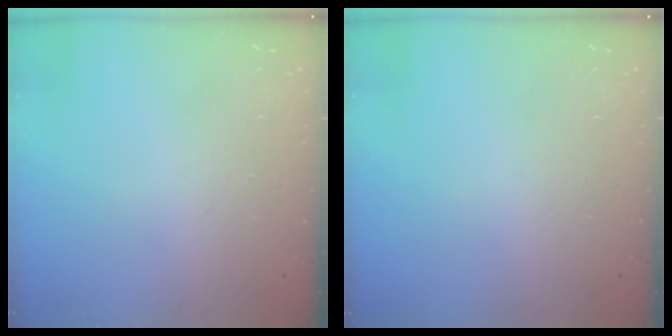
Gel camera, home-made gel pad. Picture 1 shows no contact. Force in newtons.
{"total": 0.0}